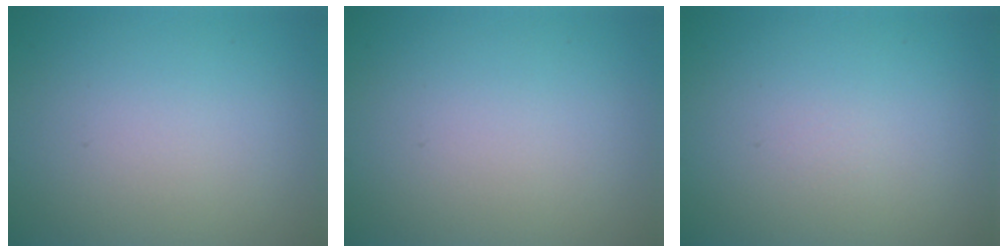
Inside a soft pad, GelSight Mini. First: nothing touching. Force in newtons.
{"total": 0.0}
{"total": 0.0}